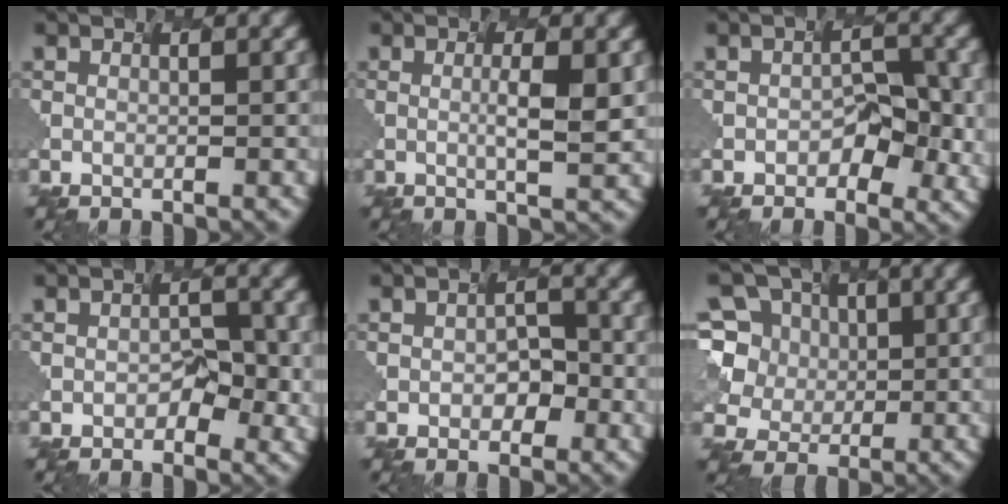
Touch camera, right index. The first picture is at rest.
{"total": 2.4, "force": [-0.1, 0.1, 2.3], "torque": [-0.041, 0.000, 0.004]}
{"total": 3.0, "force": [-1.1, 1.9, 2.0], "torque": [-0.031, -0.002, -0.009]}
{"total": 1.9, "force": [-0.8, 1.2, 1.2], "torque": [-0.022, -0.005, -0.003]}
{"total": 1.8, "force": [-0.8, 1.2, 1.1], "torque": [-0.027, -0.002, -0.005]}
{"total": 8.8, "force": [2.3, 7.7, 3.7], "torque": [-0.078, 0.021, 0.024]}